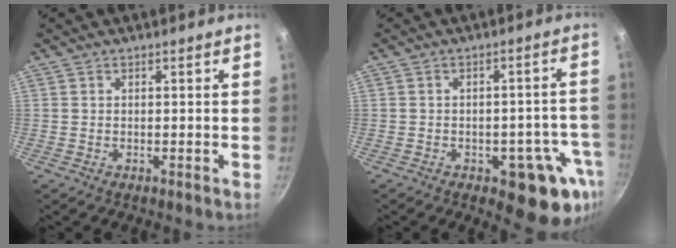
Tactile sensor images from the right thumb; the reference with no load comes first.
{"total": 11.8, "force": [-5.0, 5.9, 8.8], "torque": [-0.041, 0.027, -0.060]}